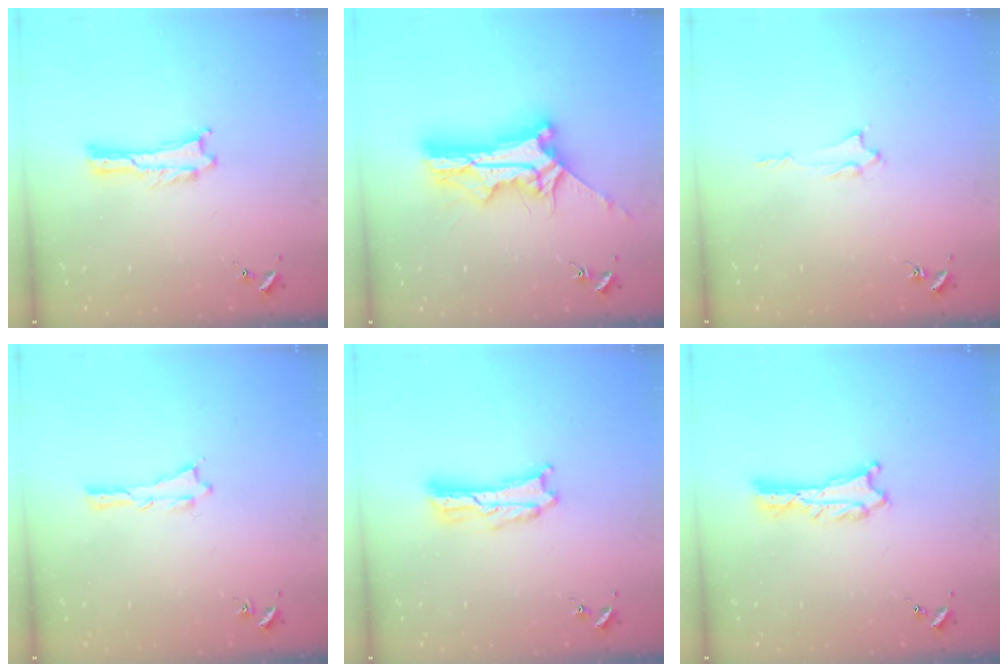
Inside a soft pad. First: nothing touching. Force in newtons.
{"total": 11.4, "press": 11.3, "slide": 1.0}
{"total": 1.3, "press": 1.3, "slide": 0.2}
{"total": 0.0}
{"total": 2.8, "press": 2.7, "slide": 0.4}
{"total": 0.9, "press": 0.9, "slide": 0.1}